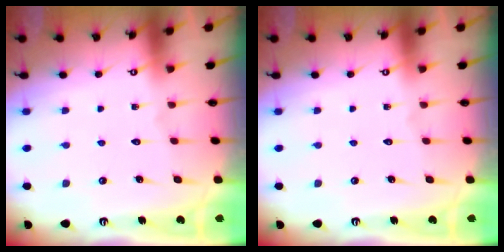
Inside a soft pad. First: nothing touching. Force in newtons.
{"total": 0.0}